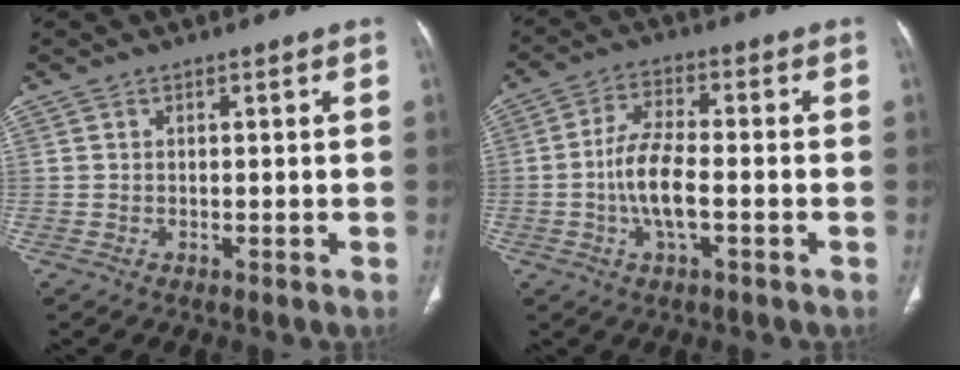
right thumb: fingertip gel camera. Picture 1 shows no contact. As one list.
[{"total": 8.5, "force": [-1.8, 3.2, 7.7], "torque": [-0.156, 0.016, -0.039]}]